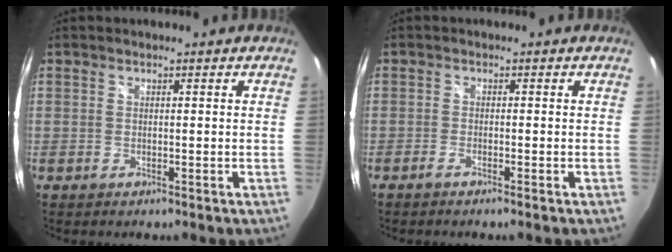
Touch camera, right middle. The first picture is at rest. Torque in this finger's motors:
{"motor_torque": [-0.42, -0.19, -0.03, -0.01]}